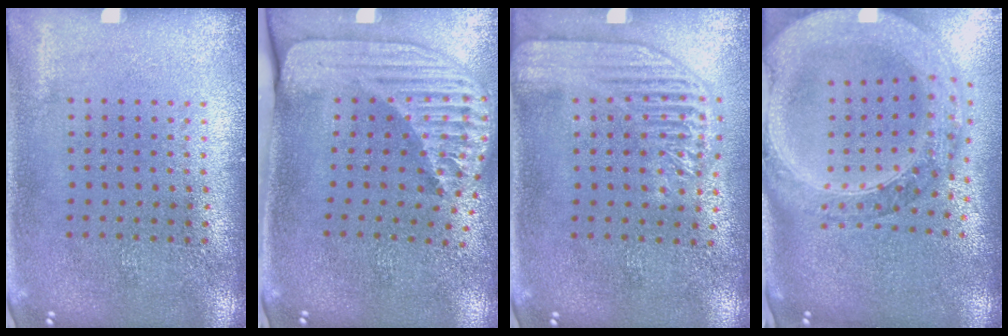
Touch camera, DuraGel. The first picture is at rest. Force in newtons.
{"total": 2.5, "press": 1.8, "slide": 1.8}
{"total": 2.1, "press": 1.9, "slide": 0.9}
{"total": 3.6, "press": 2.9, "slide": 2.1}